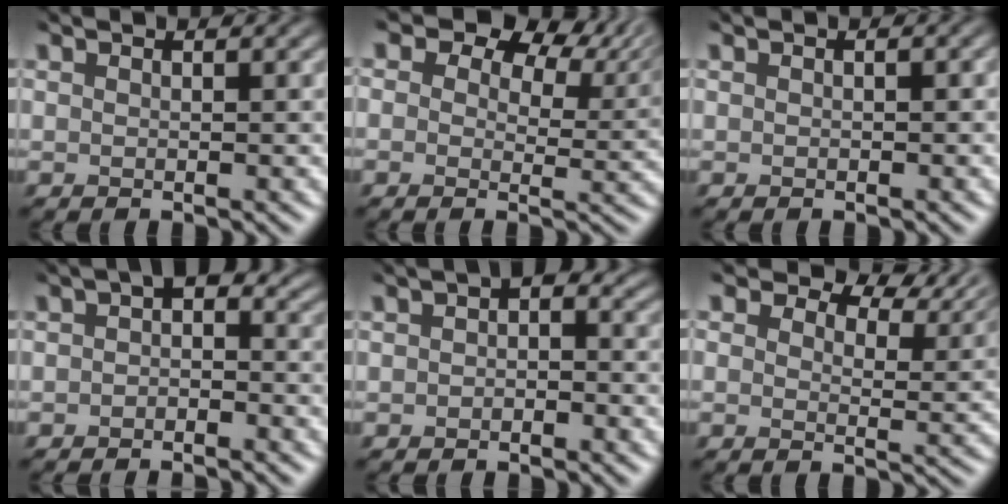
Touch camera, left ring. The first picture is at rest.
{"total": 6.1, "force": [3.7, 3.8, 2.9], "torque": [-0.047, -0.013, 0.053]}
{"total": 0.8, "force": [-0.2, 0.4, 0.7], "torque": [-0.016, -0.001, 0.001]}
{"total": 2.3, "force": [-0.6, 1.6, 1.6], "torque": [-0.019, 0.001, -0.022]}
{"total": 2.4, "force": [-0.4, 1.8, 1.6], "torque": [-0.029, 0.006, -0.013]}
{"total": 5.4, "force": [4.1, 2.7, 2.2], "torque": [-0.038, -0.006, 0.050]}